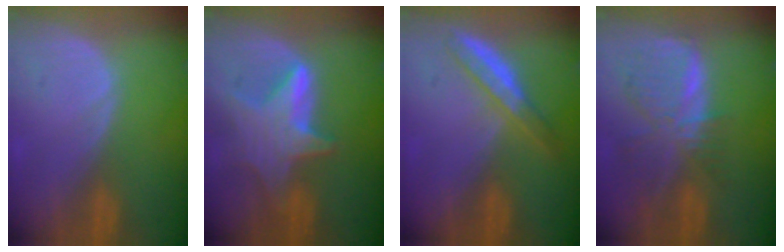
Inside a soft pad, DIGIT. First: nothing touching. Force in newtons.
{"total": 7.7, "press": 7.7, "slide": 0.4}
{"total": 5.3, "press": 4.7, "slide": 2.4}
{"total": 8.7, "press": 7.5, "slide": 4.3}